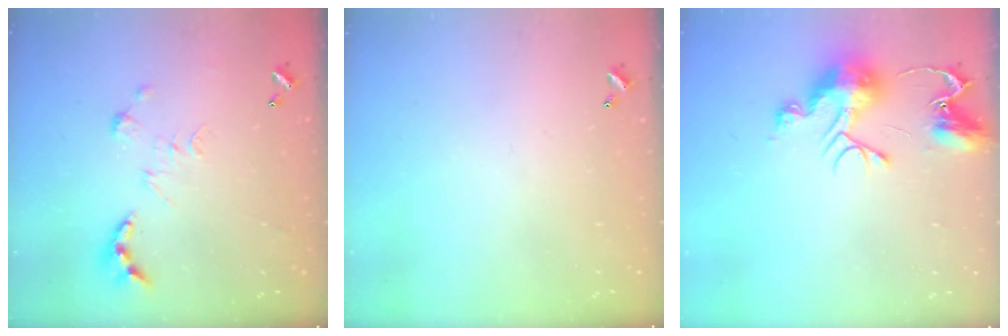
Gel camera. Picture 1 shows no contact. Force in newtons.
{"total": 0.0}
{"total": 11.3, "press": 11.3, "slide": 1.1}